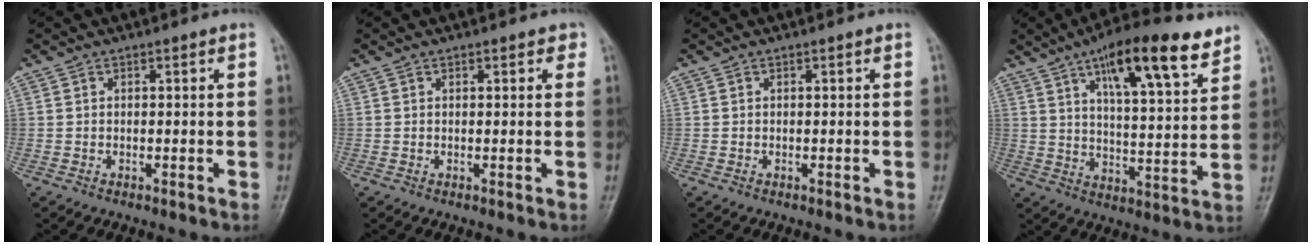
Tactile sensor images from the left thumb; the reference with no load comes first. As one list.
[{"total": 1.6, "force": [0.9, 0.9, 1.0], "torque": [-0.002, 0.000, 0.007]}, {"total": 0.0}, {"total": 17.6, "force": [10.6, 4.9, 13.2], "torque": [-0.180, -0.040, 0.167]}]